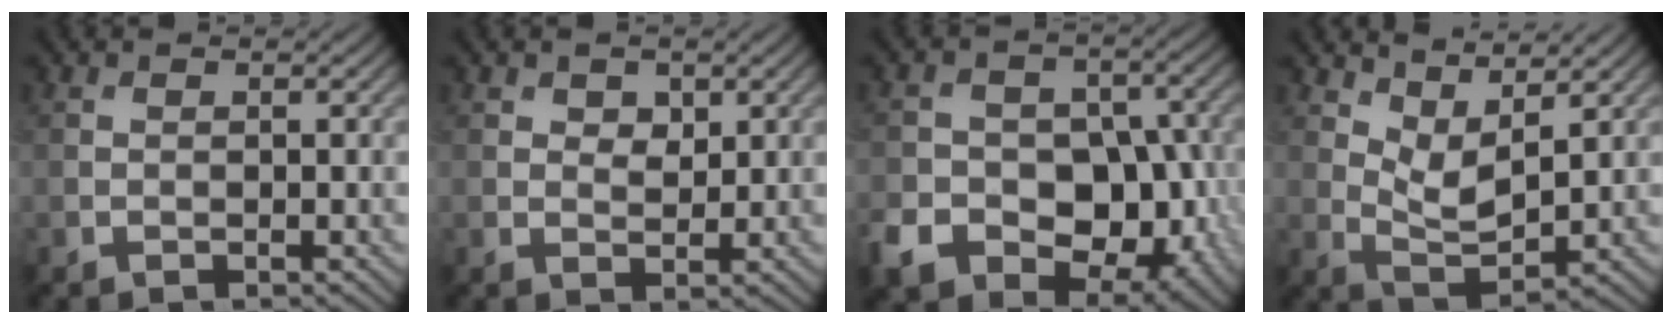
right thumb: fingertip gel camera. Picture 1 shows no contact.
{"total": 2.1, "force": [1.1, 1.3, 1.1], "torque": [-0.020, -0.004, 0.019]}
{"total": 12.2, "force": [-4.7, 8.9, 7.0], "torque": [-0.135, -0.024, -0.081]}
{"total": 5.1, "force": [3.5, 1.8, 3.3], "torque": [-0.080, -0.008, 0.068]}